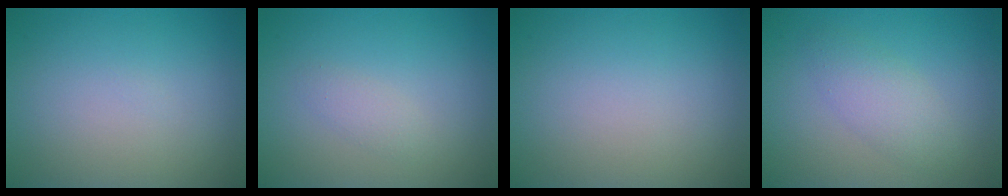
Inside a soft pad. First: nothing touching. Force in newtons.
{"total": 1.2, "press": 1.2, "slide": 0.0}
{"total": 0.0}
{"total": 2.7, "press": 2.7, "slide": 0.2}